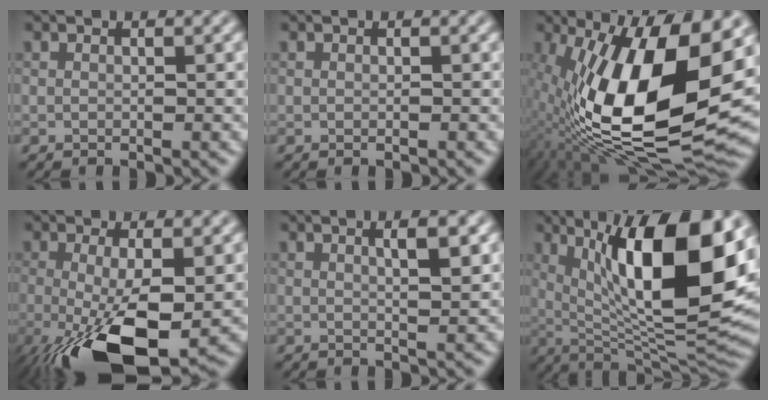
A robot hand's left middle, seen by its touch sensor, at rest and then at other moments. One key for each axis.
{"total": 0.0}
{"total": 16.2, "fx": -0.6, "fy": 6.3, "fz": 14.9, "tx": -0.261, "ty": 0.012, "tz": -0.009}
{"total": 10.2, "fx": -3.8, "fy": 2.9, "fz": 9.0, "tx": -0.177, "ty": -0.021, "tz": -0.046}
{"total": 2.4, "fx": 0.7, "fy": 0.5, "fz": 2.2, "tx": -0.019, "ty": 0.008, "tz": 0.014}
{"total": 14.4, "fx": 3.9, "fy": 5.0, "fz": 12.9, "tx": -0.202, "ty": -0.004, "tz": 0.078}